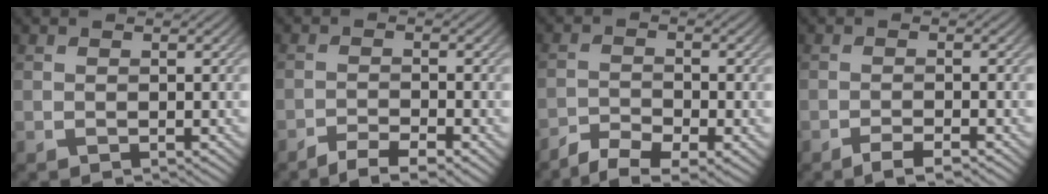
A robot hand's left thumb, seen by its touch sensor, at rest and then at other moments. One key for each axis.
{"total": 3.7, "fx": -2.8, "fy": 0.6, "fz": 2.3, "tx": -0.042, "ty": 0.001, "tz": -0.052}
{"total": 5.0, "fx": -3.9, "fy": 1.4, "fz": 2.9, "tx": -0.053, "ty": -0.008, "tz": -0.067}
{"total": 2.3, "fx": -1.7, "fy": 0.3, "fz": 1.5, "tx": -0.024, "ty": 0.003, "tz": -0.036}